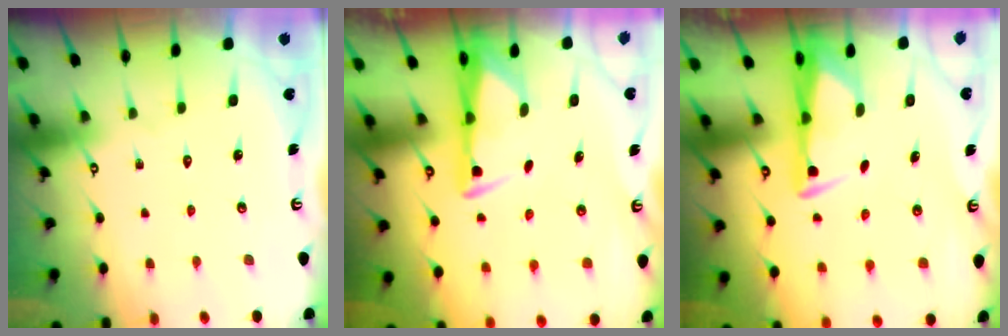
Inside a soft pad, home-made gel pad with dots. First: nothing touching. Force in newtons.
{"total": 2.9, "press": 2.8, "slide": 0.9}
{"total": 3.0, "press": 2.8, "slide": 0.9}